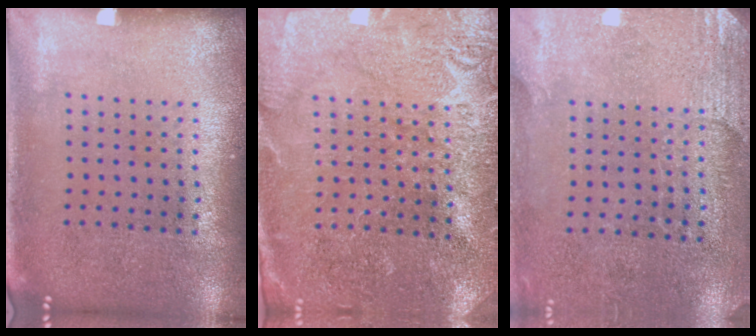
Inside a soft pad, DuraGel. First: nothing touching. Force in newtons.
{"total": 3.1, "press": 3.1, "slide": 0.4}
{"total": 2.7, "press": 2.4, "slide": 1.3}